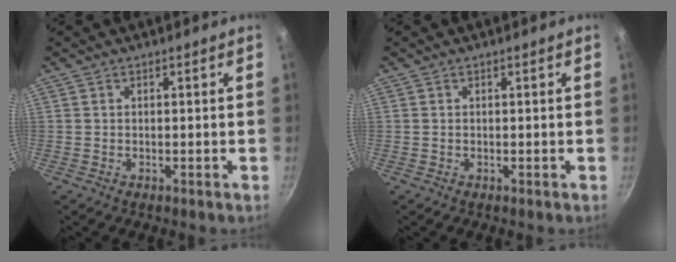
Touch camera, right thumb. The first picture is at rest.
{"total": 0.0}